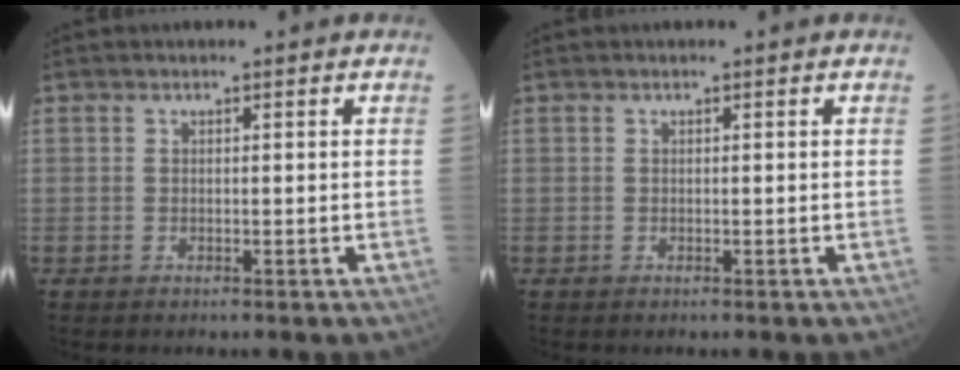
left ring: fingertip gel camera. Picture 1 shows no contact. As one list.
[{"total": 0.0}]